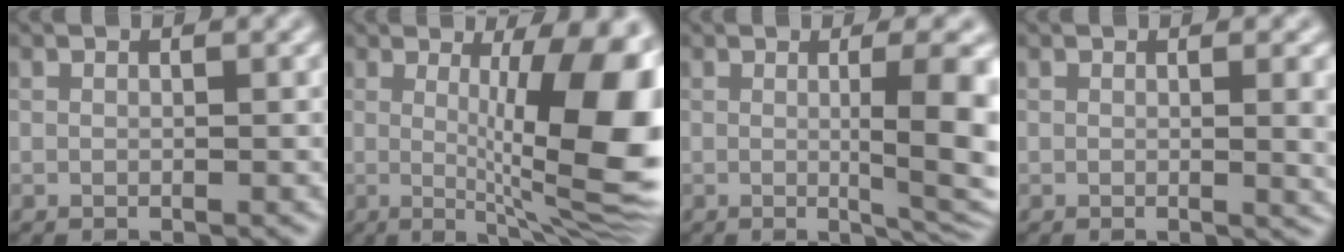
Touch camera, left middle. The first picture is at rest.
{"total": 12.6, "force": [0.8, 2.9, 12.2], "torque": [-0.144, -0.009, 0.015]}
{"total": 7.3, "force": [0.1, 1.8, 7.1], "torque": [-0.086, -0.007, 0.005]}
{"total": 3.3, "force": [0.2, 1.0, 3.1], "torque": [-0.030, -0.001, 0.001]}